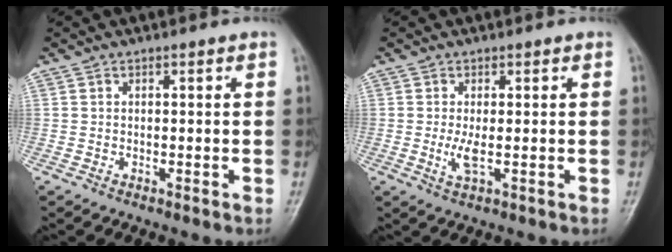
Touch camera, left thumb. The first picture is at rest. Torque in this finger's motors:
{"motor_torque": [-0.04, 0.12, 0.02, -0.08, 0.00]}